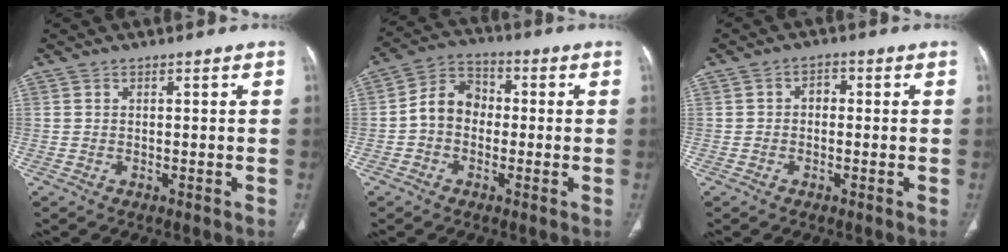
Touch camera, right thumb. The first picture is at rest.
{"total": 7.8, "force": [-0.9, 6.3, 4.5], "torque": [-0.060, 0.029, -0.033]}
{"total": 2.2, "force": [-0.2, 1.7, 1.4], "torque": [-0.010, 0.010, -0.011]}